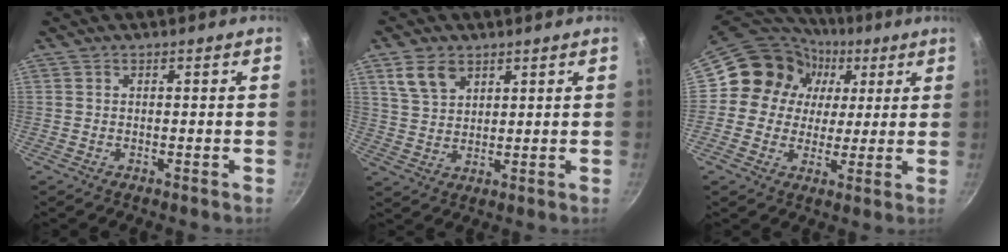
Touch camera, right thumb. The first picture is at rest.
{"total": 6.4, "force": [3.6, 4.1, 3.4], "torque": [-0.049, -0.011, 0.075]}
{"total": 14.2, "force": [3.8, 12.7, 5.2], "torque": [-0.063, 0.008, 0.047]}